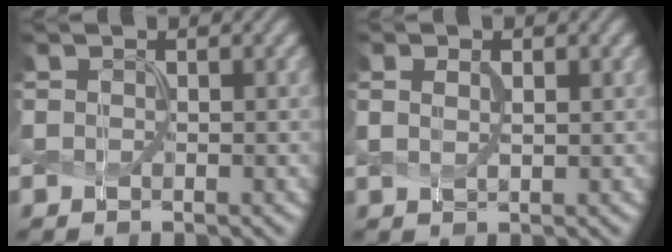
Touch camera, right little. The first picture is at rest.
{"total": 1.4, "force": [0.4, 0.6, 1.3], "torque": [-0.023, -0.004, 0.012]}